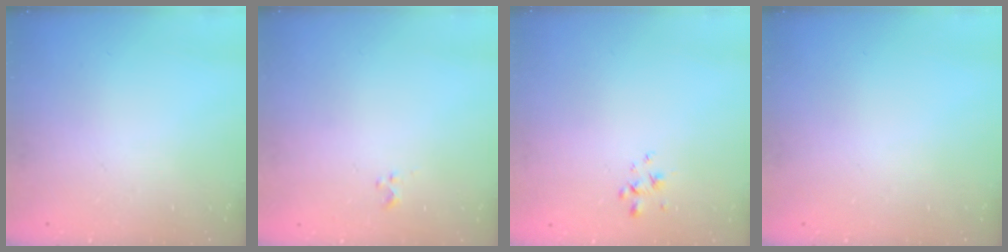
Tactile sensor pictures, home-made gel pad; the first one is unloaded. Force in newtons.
{"total": 0.0}
{"total": 1.4, "press": 1.3, "slide": 0.6}
{"total": 0.0}